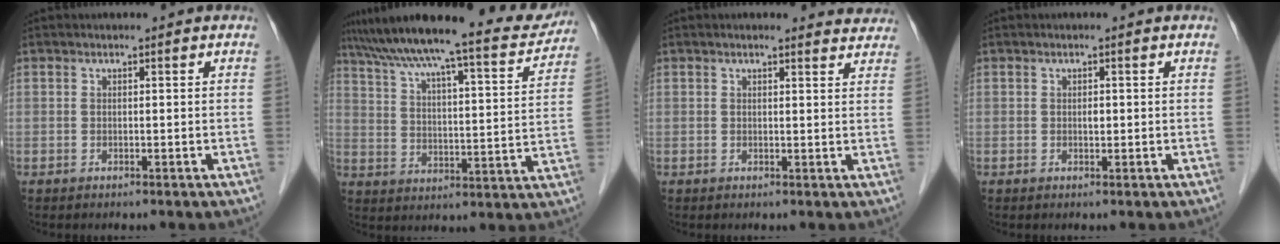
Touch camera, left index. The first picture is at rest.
{"total": 20.9, "force": [18.5, 1.8, 9.6], "torque": [-0.154, -0.021, 0.255]}
{"total": 5.0, "force": [4.7, 1.1, 1.2], "torque": [-0.003, -0.005, 0.032]}
{"total": 0.8, "force": [-0.2, 0.4, 0.7], "torque": [-0.011, -0.003, -0.004]}